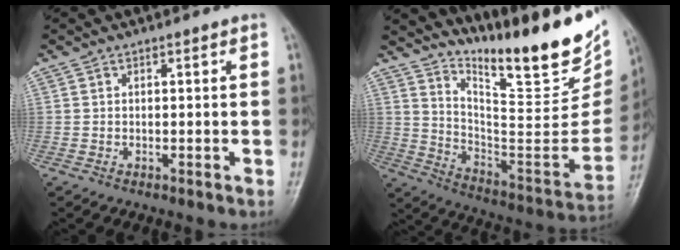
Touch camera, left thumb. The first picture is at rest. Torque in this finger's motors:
{"motor_torque": [1.60, -0.04, 1.40, -1.37, 0.09]}